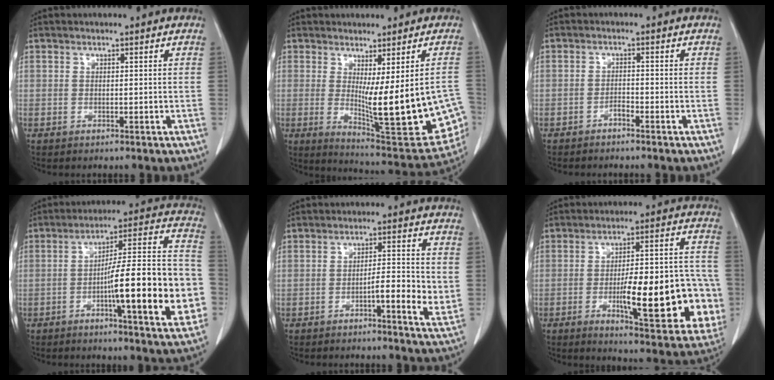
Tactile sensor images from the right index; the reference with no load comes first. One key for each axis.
{"total": 17.5, "fx": -1.8, "fy": 3.1, "fz": 17.1, "tx": -0.187, "ty": -0.026, "tz": -0.001}
{"total": 1.3, "fx": -1.1, "fy": 0.2, "fz": 0.6, "tx": -0.009, "ty": 0.004, "tz": -0.019}
{"total": 19.8, "fx": -4.8, "fy": 2.5, "fz": 19.0, "tx": -0.232, "ty": 0.024, "tz": -0.065}
{"total": 6.4, "fx": -1.3, "fy": 0.9, "fz": 6.3, "tx": -0.089, "ty": -0.002, "tz": -0.022}
{"total": 21.6, "fx": -5.0, "fy": 5.1, "fz": 20.4, "tx": -0.212, "ty": 0.018, "tz": -0.052}